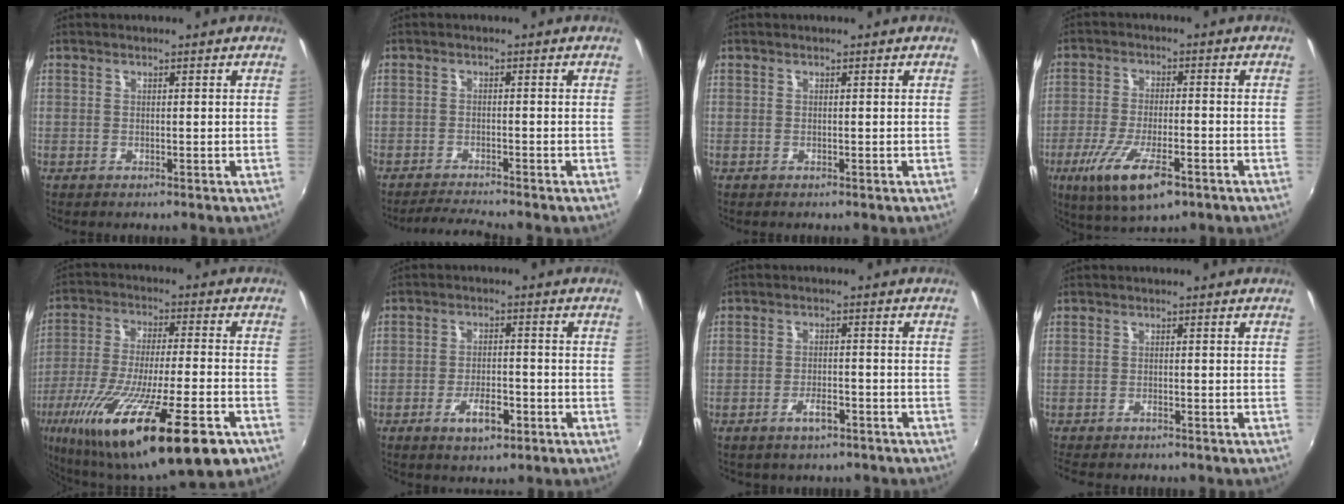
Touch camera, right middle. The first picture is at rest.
{"total": 4.1, "force": [-3.9, -0.7, 1.0], "torque": [-0.040, -0.009, -0.072]}
{"total": 0.0}
{"total": 14.9, "force": [-7.4, 4.1, 12.2], "torque": [-0.248, -0.049, -0.127]}
{"total": 26.5, "force": [-15.0, 5.2, 21.2], "torque": [-0.391, -0.076, -0.247]}
{"total": 5.6, "force": [-3.0, 2.3, 4.2], "torque": [-0.086, -0.004, -0.045]}
{"total": 3.8, "force": [-2.7, 1.8, 2.0], "torque": [-0.042, 0.002, -0.035]}
{"total": 3.4, "force": [-3.0, 0.9, 1.3], "torque": [-0.037, -0.015, -0.050]}